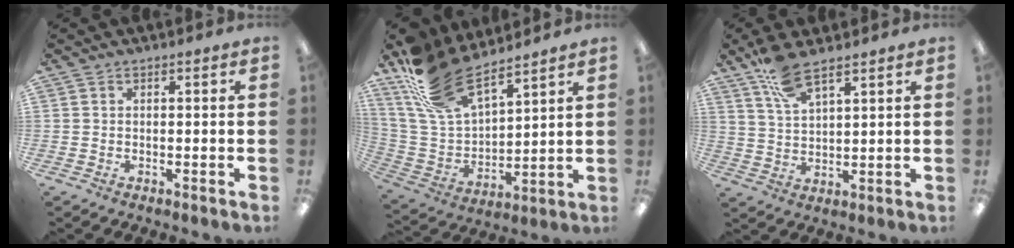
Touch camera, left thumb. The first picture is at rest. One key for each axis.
{"total": 20.0, "fx": 15.3, "fy": 8.3, "fz": 9.8, "tx": -0.226, "ty": -0.077, "tz": 0.284}
{"total": 8.4, "fx": 6.4, "fy": 2.3, "fz": 4.9, "tx": -0.112, "ty": -0.022, "tz": 0.120}